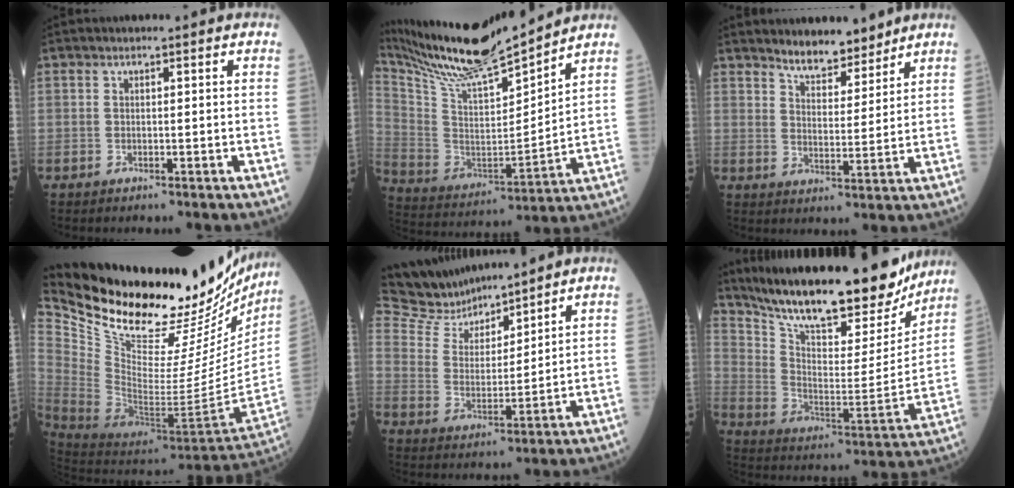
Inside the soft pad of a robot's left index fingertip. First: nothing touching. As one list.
[{"total": 18.3, "force": [16.8, 0.6, 7.4], "torque": [-0.155, -0.014, 0.301]}, {"total": 6.4, "force": [5.7, 1.9, 2.2], "torque": [-0.036, 0.000, 0.100]}, {"total": 32.7, "force": [27.9, 8.9, 14.6], "torque": [-0.257, -0.070, 0.406]}, {"total": 11.5, "force": [11.1, 1.8, 2.3], "torque": [-0.060, 0.009, 0.224]}, {"total": 25.4, "force": [21.3, 6.3, 12.3], "torque": [-0.206, -0.019, 0.316]}]